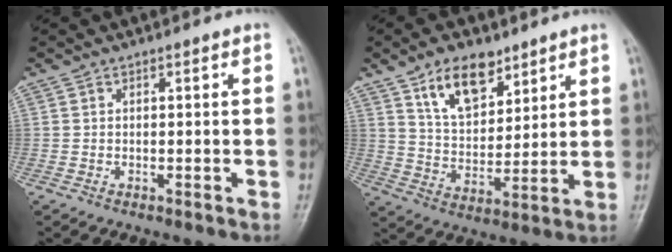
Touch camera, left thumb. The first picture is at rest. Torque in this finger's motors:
{"motor_torque": [0.16, 0.52, 0.91, -0.36, 0.09]}